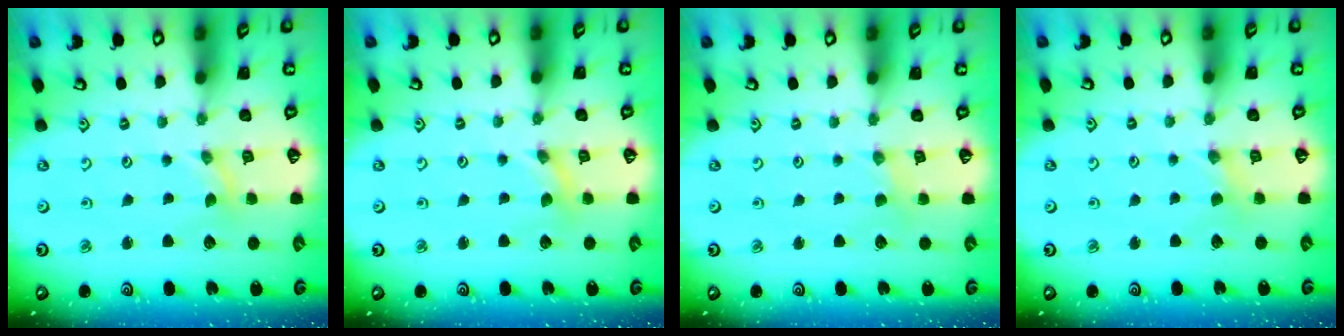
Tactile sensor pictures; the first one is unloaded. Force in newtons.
{"total": 0.0}
{"total": 1.0, "press": 0.9, "slide": 0.3}
{"total": 1.8, "press": 1.8, "slide": 0.4}